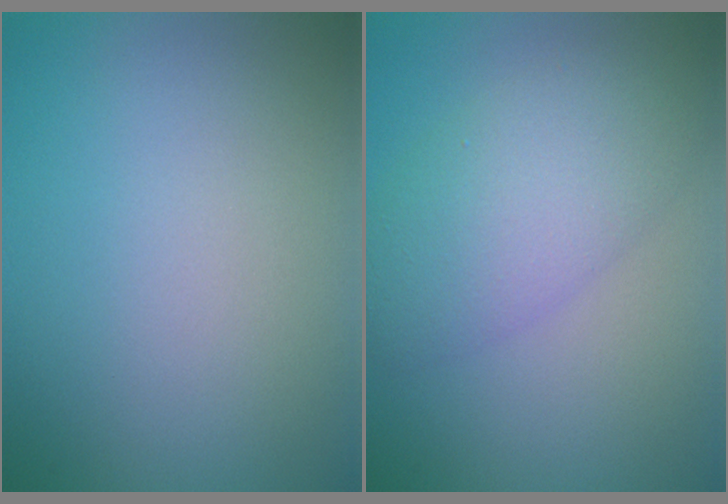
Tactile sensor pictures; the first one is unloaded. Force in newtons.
{"total": 5.6, "press": 5.6, "slide": 0.4}